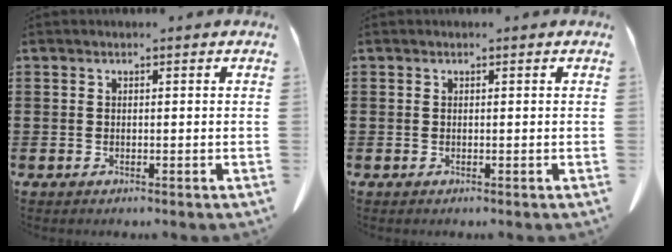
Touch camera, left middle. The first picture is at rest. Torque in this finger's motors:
{"motor_torque": [-0.96, 0.94, 0.03, 0.00]}